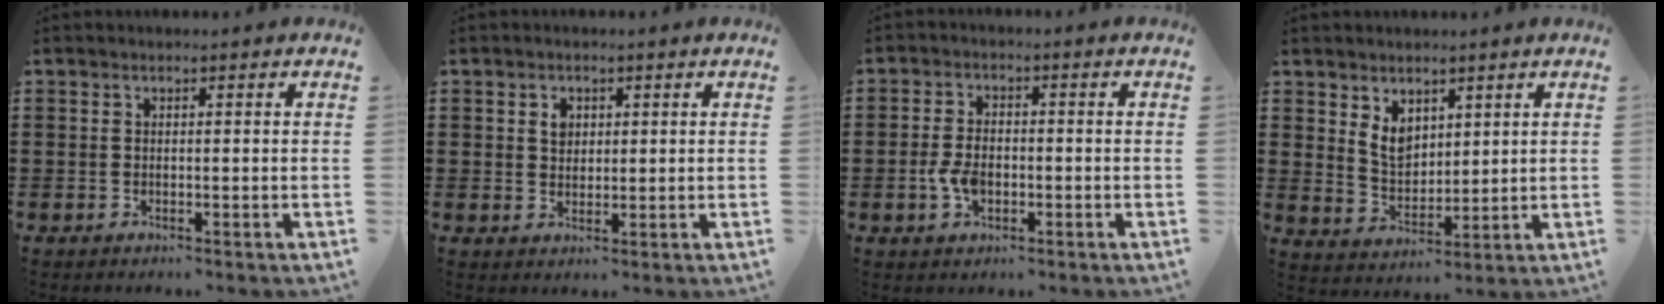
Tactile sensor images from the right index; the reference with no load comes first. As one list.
[{"total": 2.2, "force": [0.9, 1.6, 1.1], "torque": [-0.028, 0.008, 0.016]}, {"total": 4.1, "force": [-1.1, 2.7, 2.9], "torque": [-0.076, -0.002, -0.025]}, {"total": 4.9, "force": [2.7, 3.3, 2.5], "torque": [-0.062, 0.004, 0.051]}]